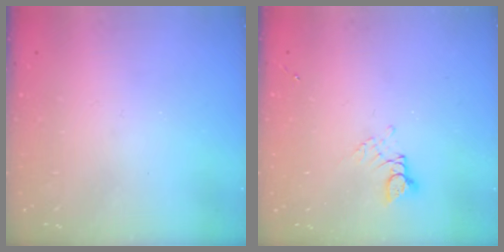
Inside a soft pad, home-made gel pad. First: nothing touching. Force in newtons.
{"total": 2.9, "press": 2.8, "slide": 0.4}